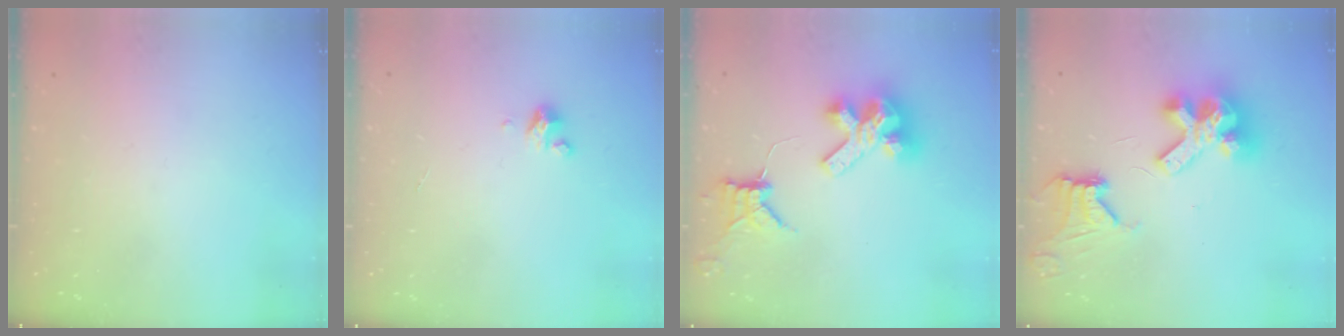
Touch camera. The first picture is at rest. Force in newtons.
{"total": 1.7, "press": 1.7, "slide": 0.3}
{"total": 13.3, "press": 13.2, "slide": 1.8}
{"total": 13.6, "press": 13.5, "slide": 1.6}